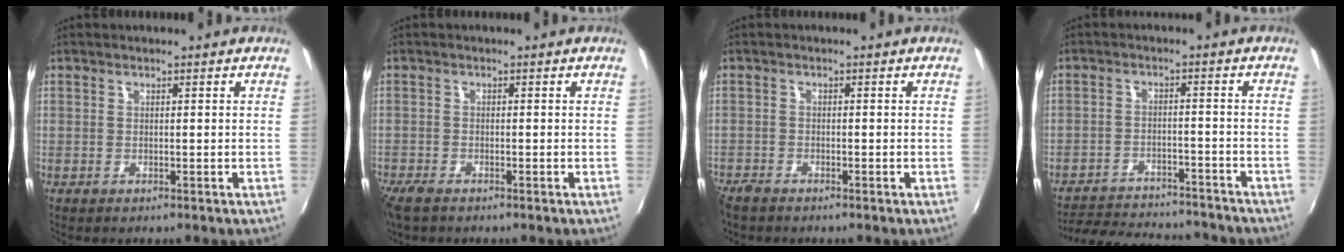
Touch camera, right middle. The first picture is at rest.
{"total": 4.0, "force": [-3.2, 1.3, 2.0], "torque": [-0.053, -0.019, -0.064]}
{"total": 3.0, "force": [-2.7, 0.9, 0.9], "torque": [-0.028, -0.015, -0.055]}
{"total": 18.9, "force": [-16.8, 5.2, 6.9], "torque": [-0.148, 0.000, -0.226]}